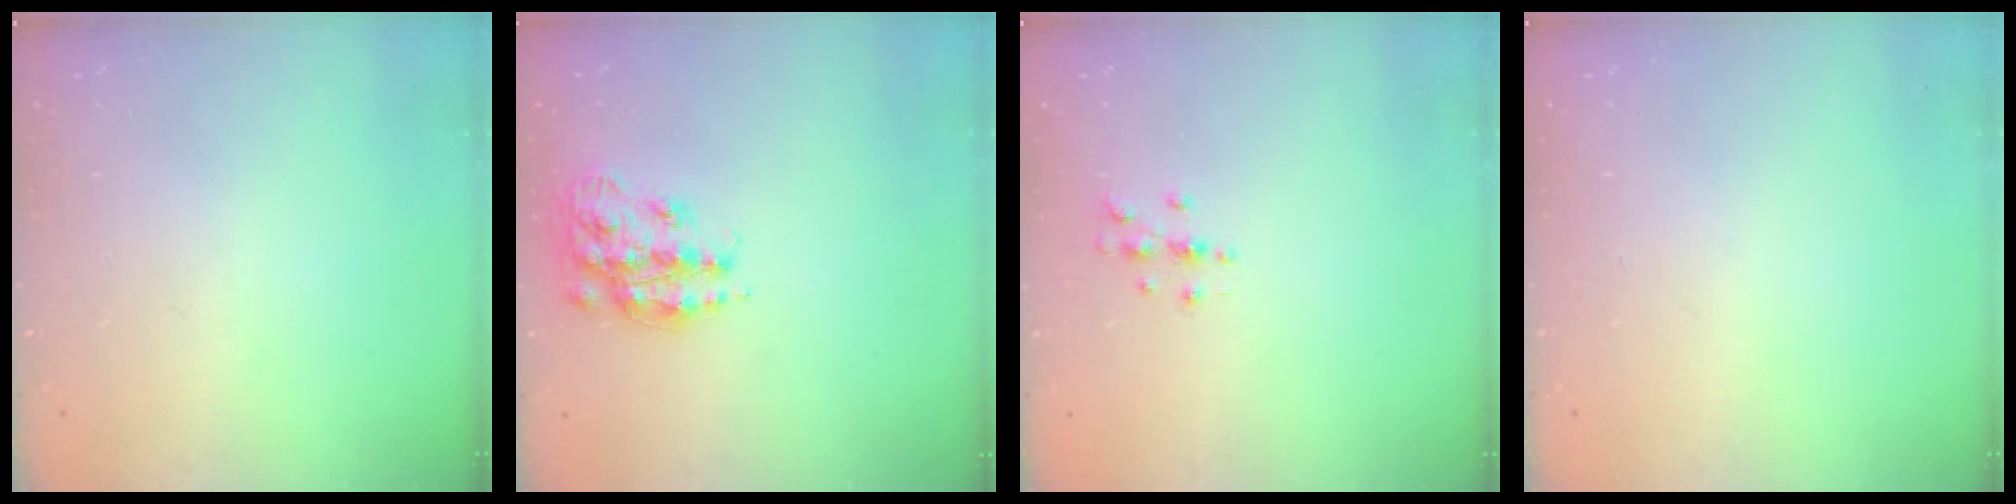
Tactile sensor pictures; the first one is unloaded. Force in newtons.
{"total": 14.9, "press": 14.8, "slide": 0.8}
{"total": 3.3, "press": 3.3, "slide": 0.4}
{"total": 0.0}